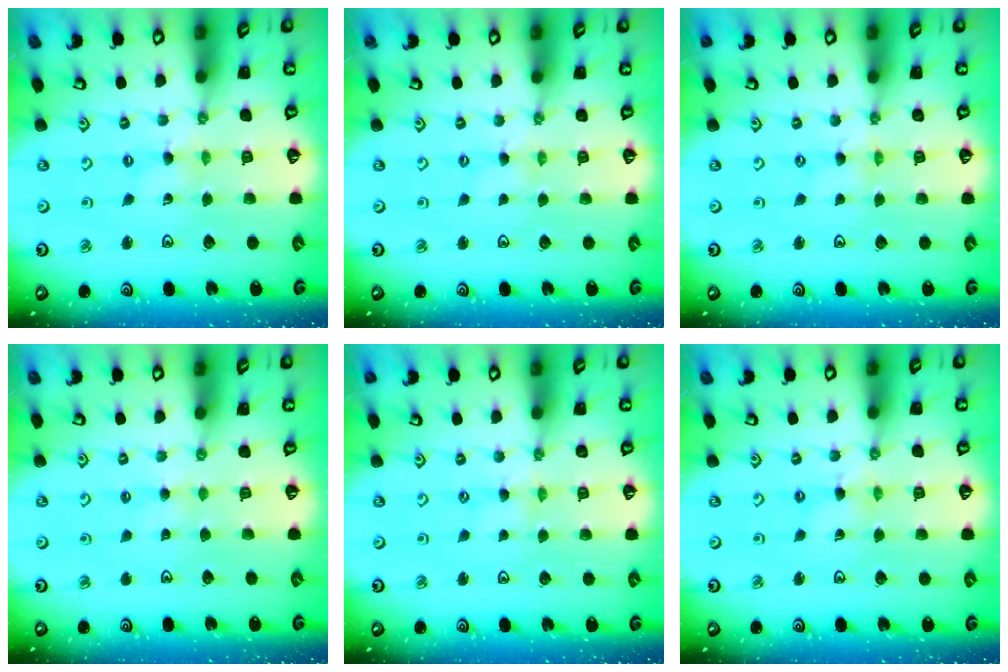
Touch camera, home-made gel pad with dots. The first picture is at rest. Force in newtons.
{"total": 1.3, "press": 1.3, "slide": 0.3}
{"total": 0.0}
{"total": 1.4, "press": 1.4, "slide": 0.3}
{"total": 0.8, "press": 0.8, "slide": 0.2}
{"total": 1.3, "press": 1.3, "slide": 0.3}